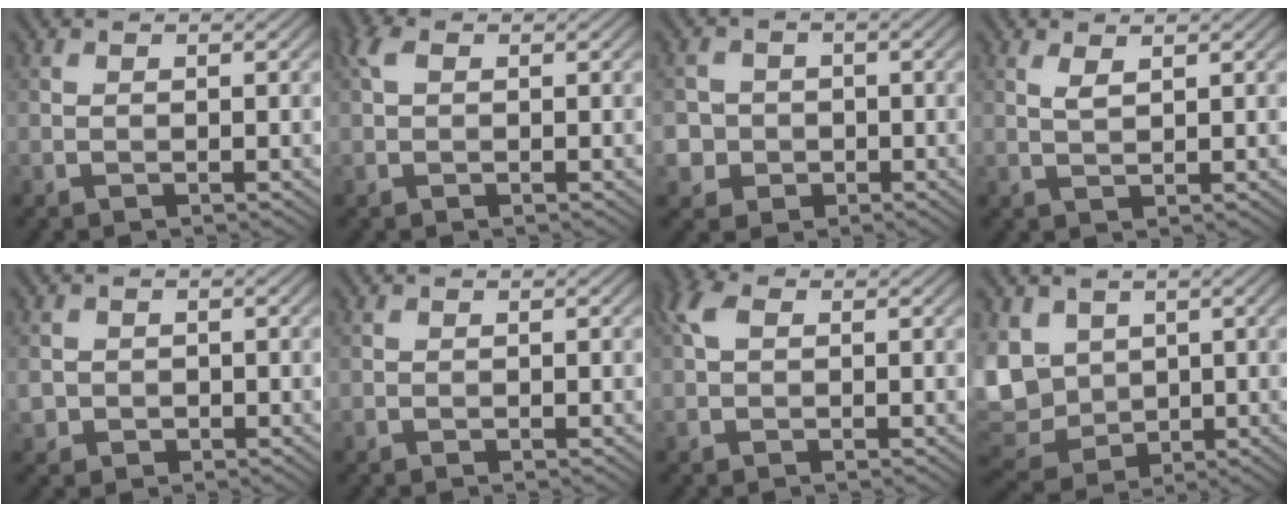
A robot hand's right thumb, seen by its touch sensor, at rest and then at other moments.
{"total": 2.4, "force": [0.8, 1.4, 1.7], "torque": [-0.043, 0.008, 0.011]}
{"total": 4.1, "force": [-1.0, 3.9, 0.7], "torque": [-0.017, 0.005, -0.035]}
{"total": 1.6, "force": [1.1, 0.3, 1.2], "torque": [-0.033, 0.002, 0.023]}
{"total": 2.0, "force": [-0.4, 1.9, 0.5], "torque": [-0.017, -0.010, -0.009]}
{"total": 0.0}
{"total": 3.3, "force": [1.0, 2.1, 2.4], "torque": [-0.059, 0.011, 0.012]}
{"total": 9.7, "force": [1.7, 7.7, 5.6], "torque": [-0.177, -0.003, 0.026]}